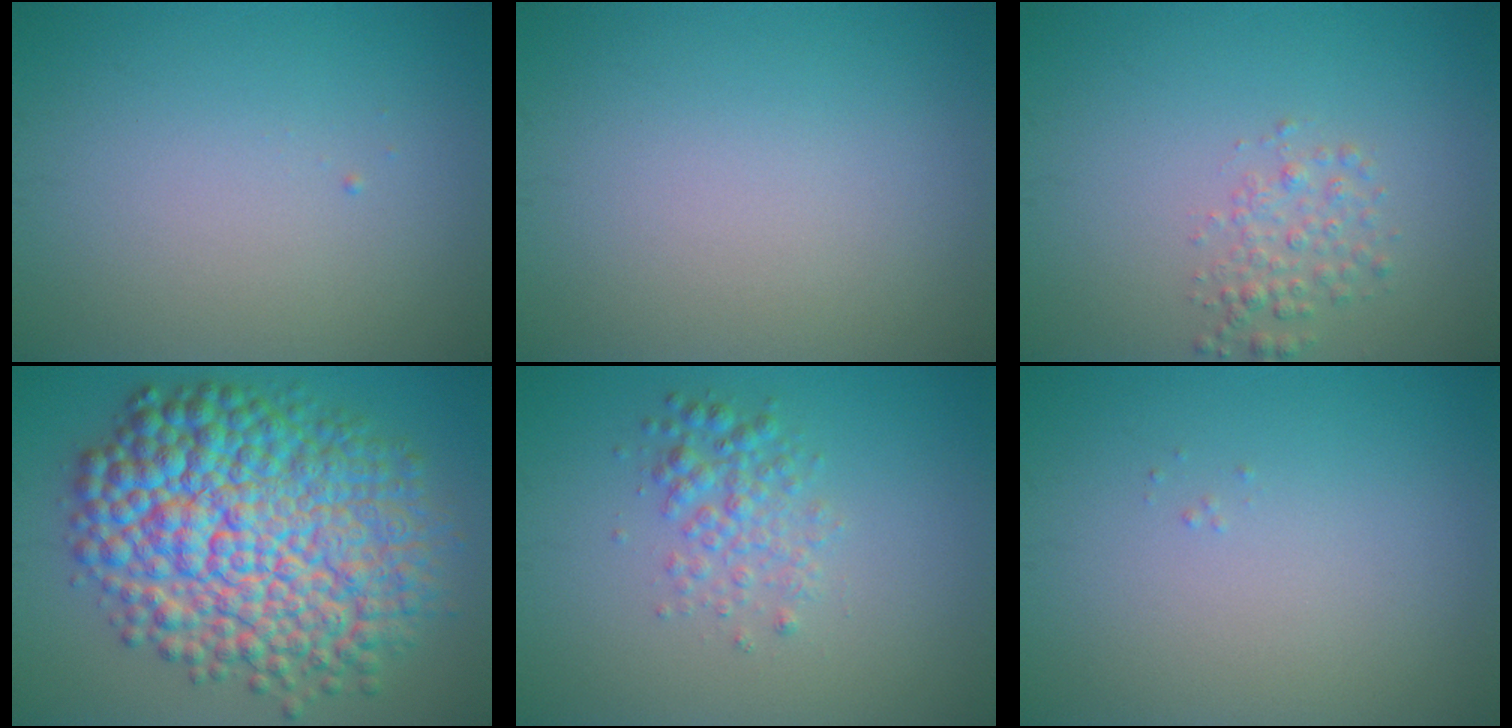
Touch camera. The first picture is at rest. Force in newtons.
{"total": 0.0}
{"total": 2.0, "press": 2.0, "slide": 0.1}
{"total": 14.3, "press": 14.3, "slide": 0.1}
{"total": 2.5, "press": 2.5, "slide": 0.0}
{"total": 0.0}